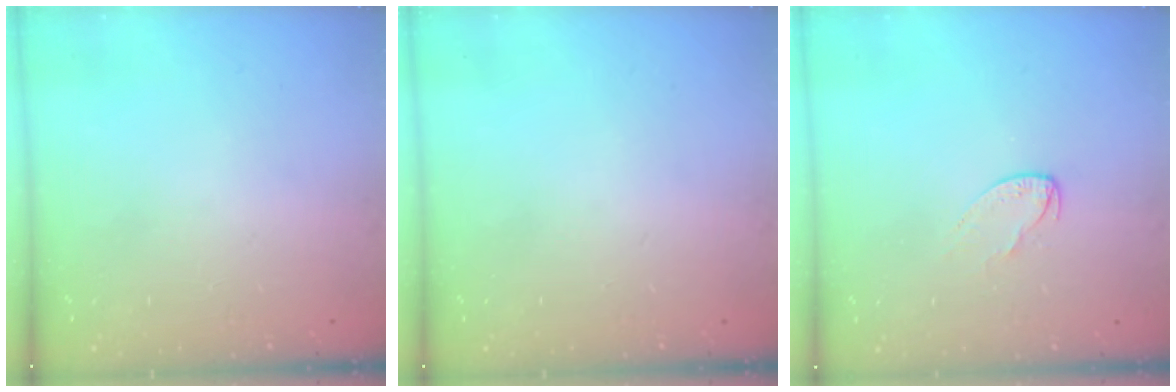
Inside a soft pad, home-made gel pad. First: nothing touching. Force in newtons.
{"total": 0.0}
{"total": 4.5, "press": 4.5, "slide": 0.4}